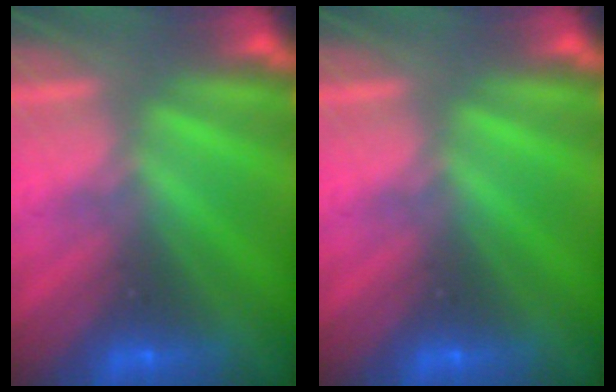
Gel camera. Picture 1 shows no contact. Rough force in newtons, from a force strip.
{"total": 0.0}